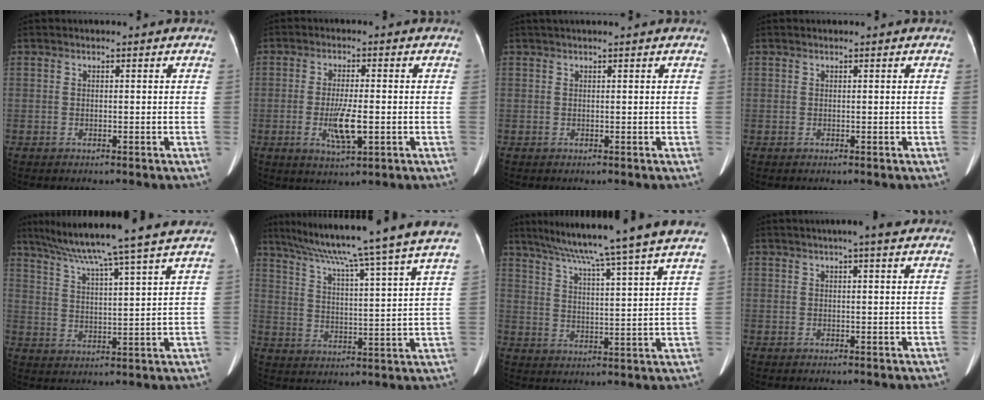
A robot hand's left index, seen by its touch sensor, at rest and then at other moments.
{"total": 5.9, "force": [-1.3, 1.1, 5.6], "torque": [-0.112, -0.012, -0.020]}
{"total": 2.9, "force": [2.4, -0.2, 1.6], "torque": [-0.017, 0.036, 0.040]}
{"total": 0.0}
{"total": 16.6, "force": [13.9, -2.3, 8.7], "torque": [-0.146, -0.002, 0.202]}
{"total": 25.4, "force": [21.6, -2.4, 13.2], "torque": [-0.221, -0.034, 0.294]}
{"total": 20.9, "force": [17.9, -2.4, 10.6], "torque": [-0.177, -0.020, 0.241]}
{"total": 4.8, "force": [3.7, 0.1, 3.0], "torque": [-0.045, 0.018, 0.051]}